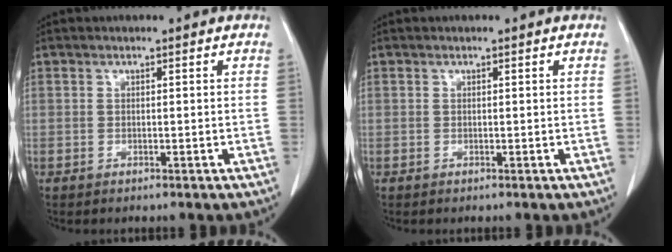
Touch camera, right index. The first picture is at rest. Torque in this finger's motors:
{"motor_torque": [-0.05, 0.04, 0.02, 0.01]}